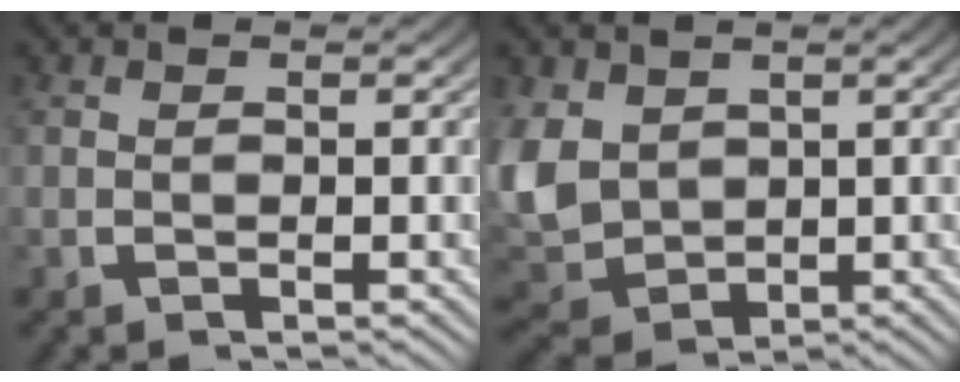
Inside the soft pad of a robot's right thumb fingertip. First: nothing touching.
{"total": 8.2, "force": [-0.5, 6.7, 4.7], "torque": [-0.154, -0.048, 0.024]}